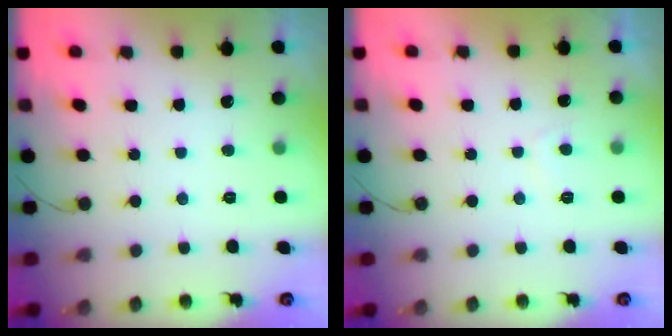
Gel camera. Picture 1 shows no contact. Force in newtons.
{"total": 2.8, "press": 2.7, "slide": 0.6}